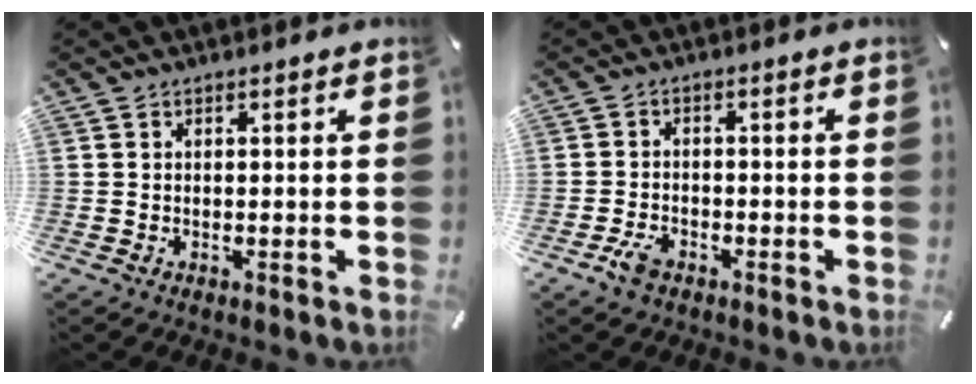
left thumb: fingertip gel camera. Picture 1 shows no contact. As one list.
[{"total": 3.7, "force": [-2.3, 2.0, 2.1], "torque": [-0.054, 0.004, -0.047]}]